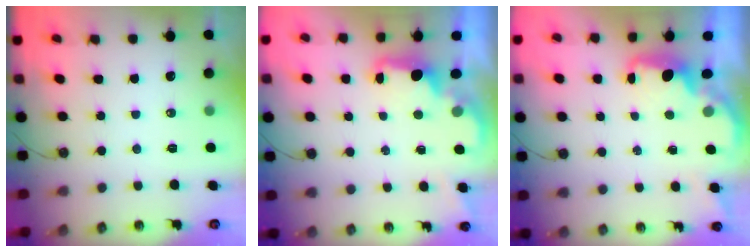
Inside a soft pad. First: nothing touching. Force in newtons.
{"total": 2.1, "press": 1.9, "slide": 0.8}
{"total": 1.6, "press": 1.4, "slide": 0.7}